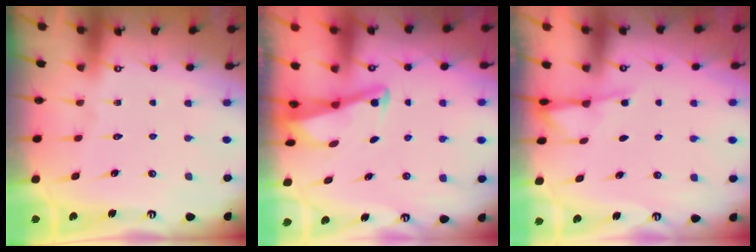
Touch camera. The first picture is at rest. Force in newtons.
{"total": 2.9, "press": 2.9, "slide": 0.4}
{"total": 1.9, "press": 1.8, "slide": 0.4}